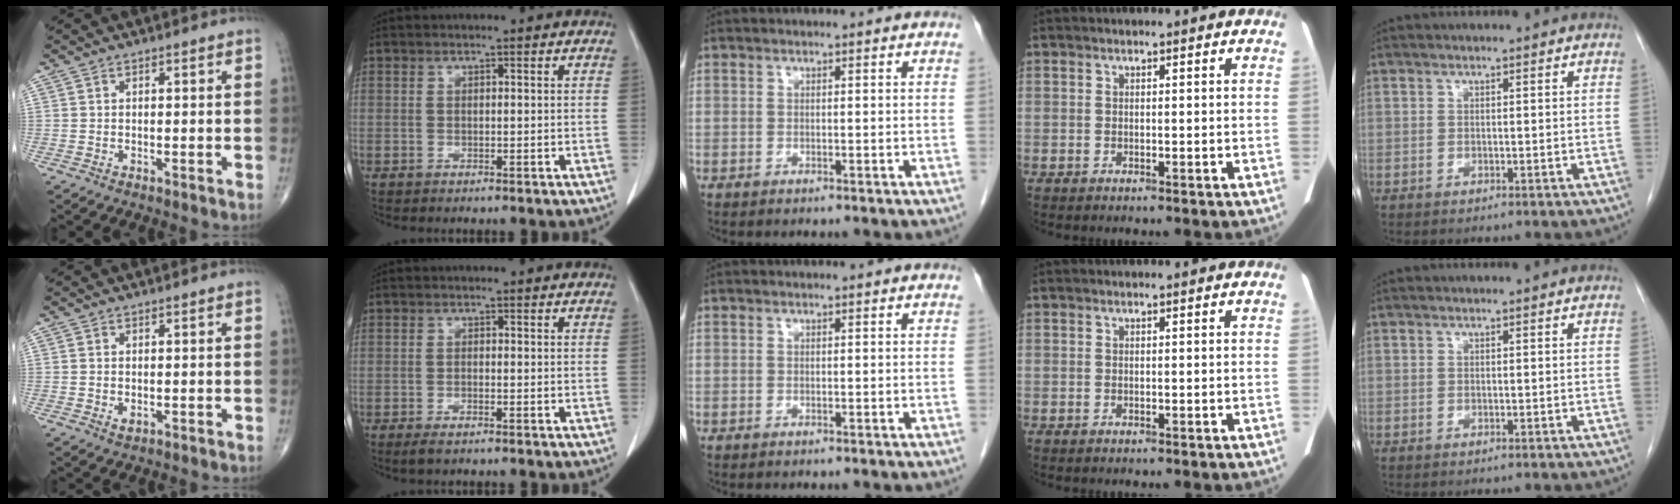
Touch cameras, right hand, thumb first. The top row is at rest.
{"thumb": {"total": 1.3, "force": [-0.1, 0.8, 1.0], "torque": [-0.018, 0.000, 0.000]}, "index": {"total": 2.0, "force": [-1.3, 0.5, 1.4], "torque": [-0.028, -0.003, -0.020]}}